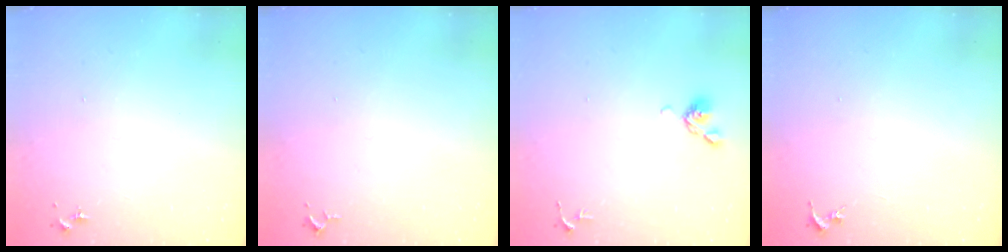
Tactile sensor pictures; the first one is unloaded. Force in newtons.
{"total": 2.6, "press": 2.6, "slide": 0.4}
{"total": 4.4, "press": 4.3, "slide": 0.9}
{"total": 0.0}